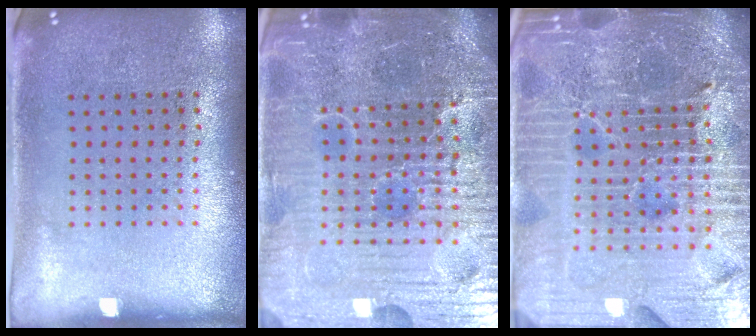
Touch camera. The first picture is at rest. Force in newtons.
{"total": 6.8, "press": 6.2, "slide": 2.9}
{"total": 7.3, "press": 6.3, "slide": 3.7}